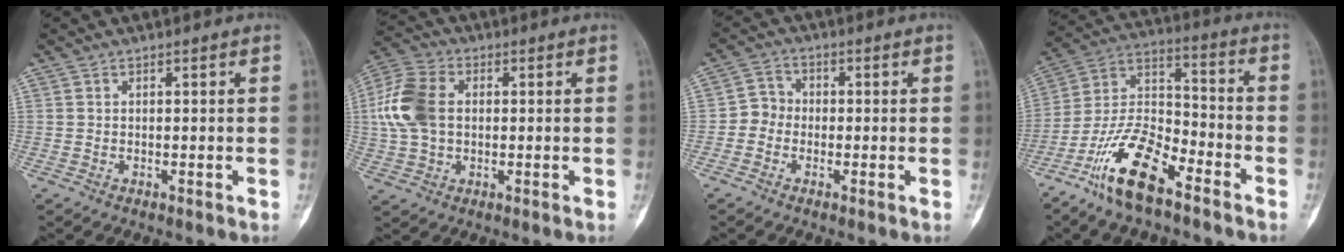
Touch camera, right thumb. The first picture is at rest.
{"total": 11.3, "force": [0.9, 7.8, 8.2], "torque": [-0.177, 0.017, 0.013]}
{"total": 3.8, "force": [-1.1, 3.3, 1.3], "torque": [-0.002, 0.012, -0.037]}
{"total": 15.1, "force": [-9.6, 5.6, 10.2], "torque": [-0.192, 0.064, -0.189]}